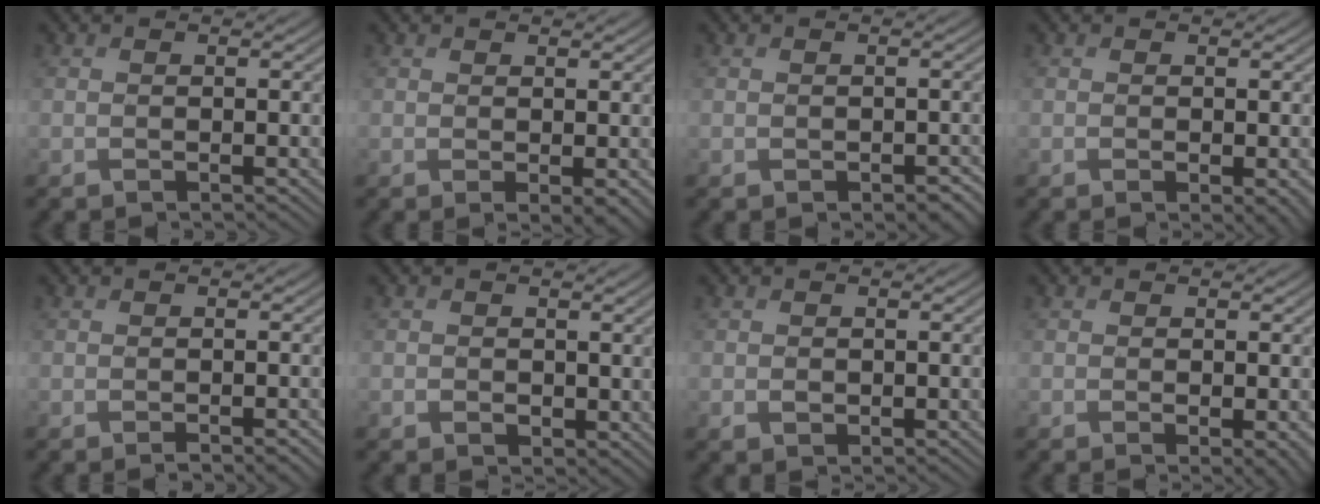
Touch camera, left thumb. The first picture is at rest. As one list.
[{"total": 1.8, "force": [0.2, 0.8, 1.6], "torque": [-0.027, -0.007, 0.008]}, {"total": 1.7, "force": [-0.6, 1.2, 1.0], "torque": [-0.018, -0.013, -0.006]}, {"total": 1.9, "force": [-0.6, 1.1, 1.5], "torque": [-0.028, -0.011, -0.007]}, {"total": 1.3, "force": [-0.7, 0.5, 1.0], "torque": [-0.015, -0.006, -0.009]}, {"total": 1.9, "force": [0.5, 1.6, 0.8], "torque": [-0.026, -0.009, 0.009]}, {"total": 1.1, "force": [0.2, 0.9, 0.5], "torque": [-0.015, -0.004, 0.007]}, {"total": 2.0, "force": [-0.3, 1.0, 1.7], "torque": [-0.028, -0.009, -0.002]}]